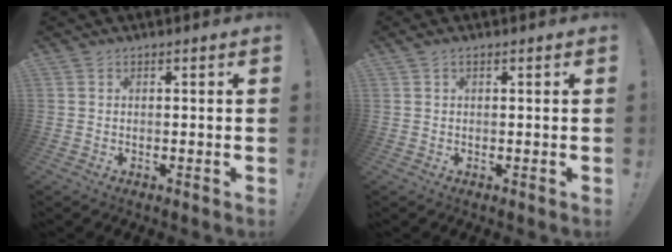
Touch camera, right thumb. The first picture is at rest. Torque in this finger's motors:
{"motor_torque": [0.33, 0.30, -0.03, 0.11, 0.00]}